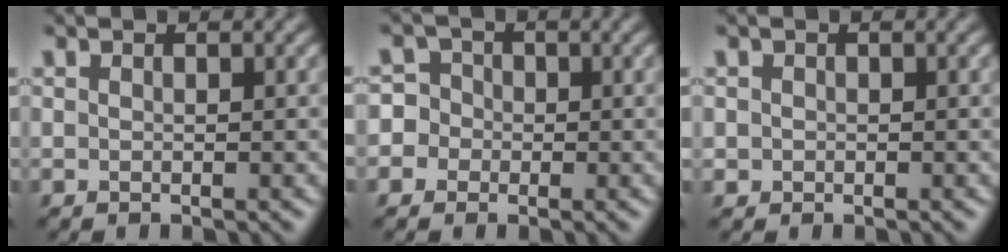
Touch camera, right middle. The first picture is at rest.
{"total": 5.0, "force": [-1.5, 4.6, 1.1], "torque": [-0.003, 0.020, -0.059]}
{"total": 0.6, "force": [0.0, 0.6, 0.1], "torque": [0.005, -0.003, -0.003]}